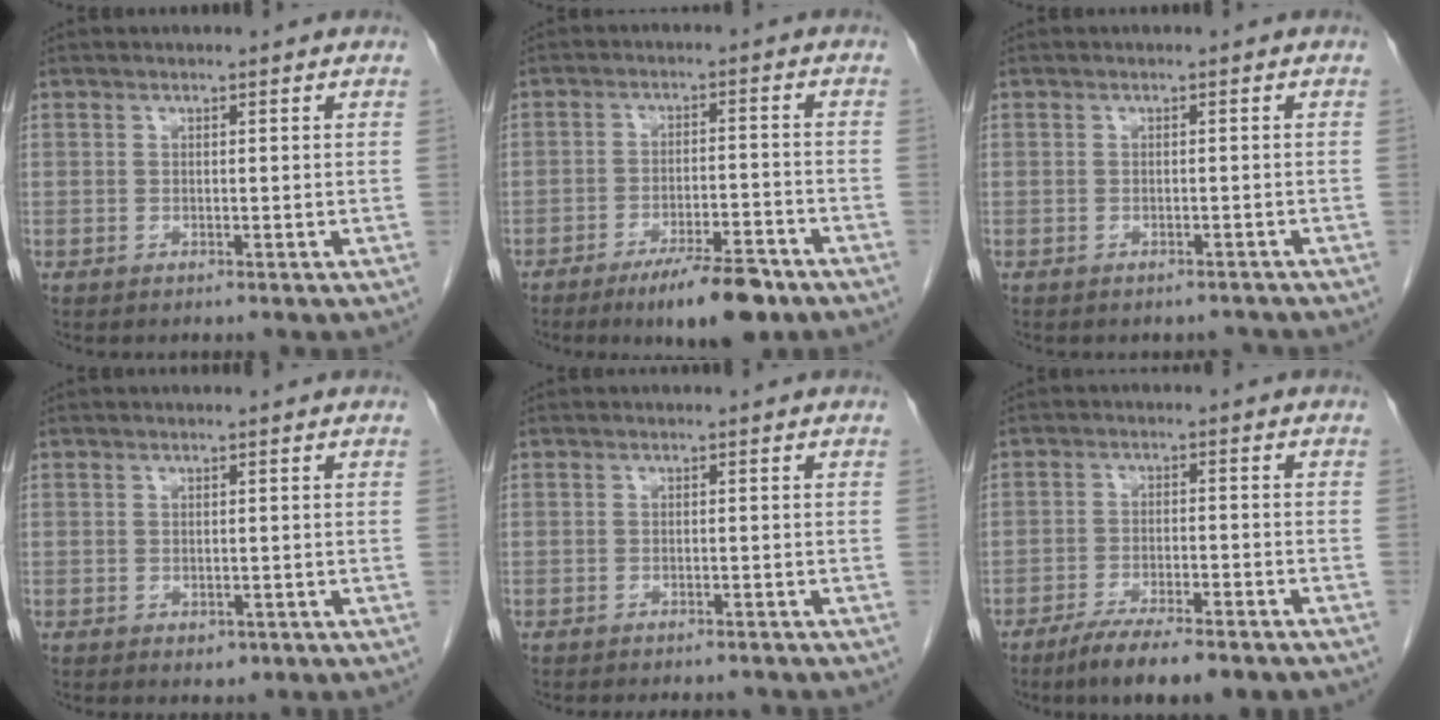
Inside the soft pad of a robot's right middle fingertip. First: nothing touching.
{"total": 9.3, "force": [-6.5, 2.0, 6.3], "torque": [-0.092, -0.008, -0.101]}
{"total": 2.4, "force": [-2.2, 1.0, 0.1], "torque": [0.001, 0.002, -0.029]}
{"total": 1.5, "force": [-0.7, 1.0, 0.8], "torque": [-0.010, 0.001, -0.002]}
{"total": 4.9, "force": [-4.5, 1.4, 1.4], "torque": [-0.014, -0.003, -0.053]}
{"total": 10.9, "force": [-8.5, 1.9, 6.5], "torque": [-0.092, -0.016, -0.129]}